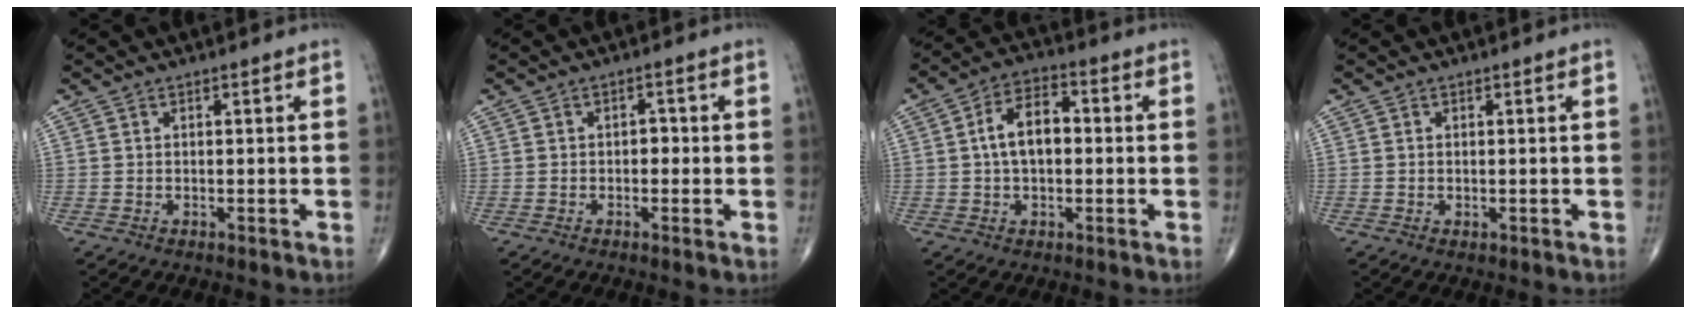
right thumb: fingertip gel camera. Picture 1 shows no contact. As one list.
[{"total": 2.0, "force": [-0.3, 1.3, 1.6], "torque": [-0.008, 0.004, -0.009]}, {"total": 8.7, "force": [0.4, 5.1, 7.0], "torque": [-0.112, 0.024, -0.003]}, {"total": 0.0}]